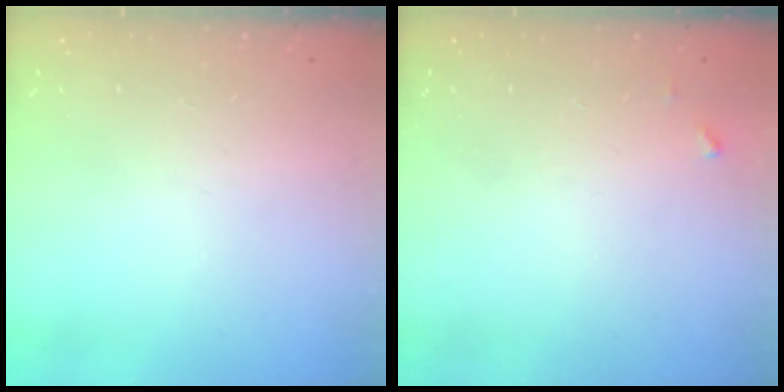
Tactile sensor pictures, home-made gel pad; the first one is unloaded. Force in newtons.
{"total": 3.6, "press": 3.6, "slide": 0.2}